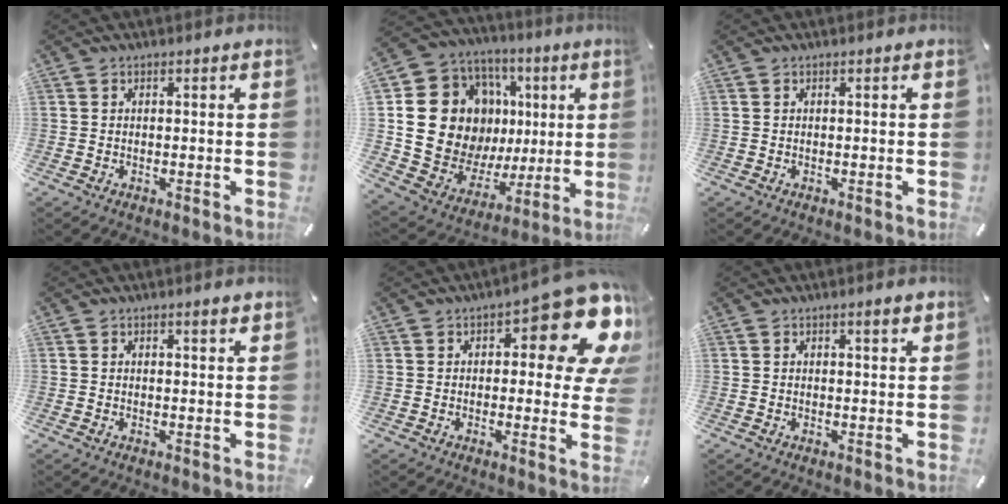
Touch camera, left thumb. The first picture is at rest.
{"total": 20.4, "force": [4.5, 17.2, 10.0], "torque": [-0.181, -0.037, 0.110]}
{"total": 0.0}
{"total": 1.1, "force": [0.7, 0.5, 0.6], "torque": [-0.011, 0.001, 0.013]}
{"total": 17.0, "force": [7.6, 7.0, 13.5], "torque": [-0.162, -0.058, 0.124]}
{"total": 2.0, "force": [1.3, 0.7, 1.5], "torque": [-0.021, 0.000, 0.020]}